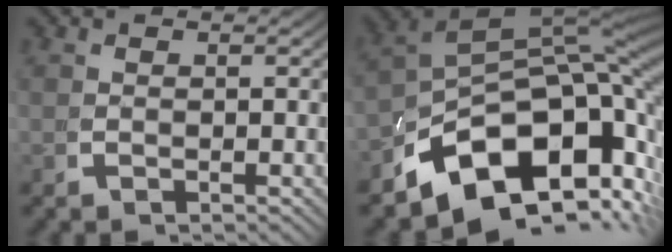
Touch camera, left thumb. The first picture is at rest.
{"total": 20.8, "force": [-2.5, 13.6, 15.6], "torque": [-0.256, -0.042, -0.027]}